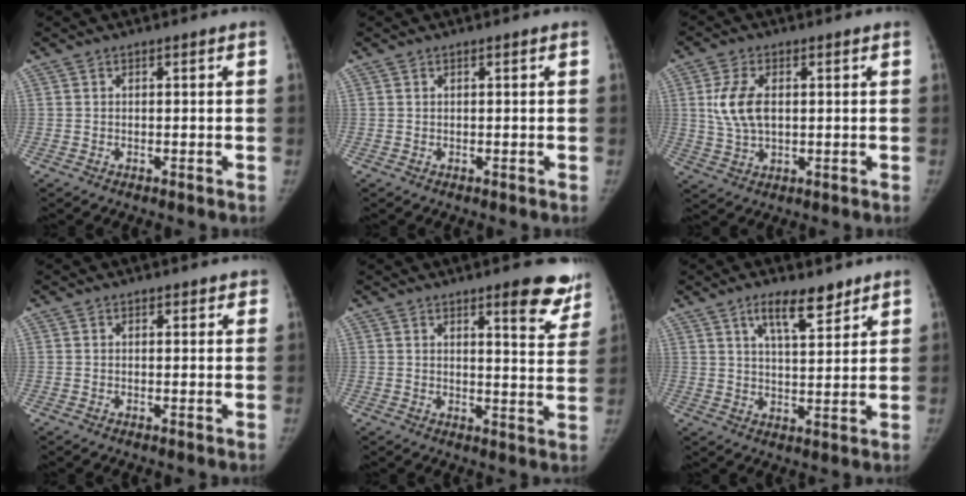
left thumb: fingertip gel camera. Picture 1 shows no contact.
{"total": 0.0}
{"total": 7.9, "force": [1.3, 4.5, 6.4], "torque": [-0.133, -0.004, 0.030]}
{"total": 1.5, "force": [1.1, 0.8, 0.5], "torque": [0.009, -0.005, 0.009]}
{"total": 10.1, "force": [7.1, 2.6, 6.8], "torque": [-0.047, -0.043, 0.080]}
{"total": 8.1, "force": [5.6, 2.6, 5.3], "torque": [-0.068, -0.038, 0.094]}